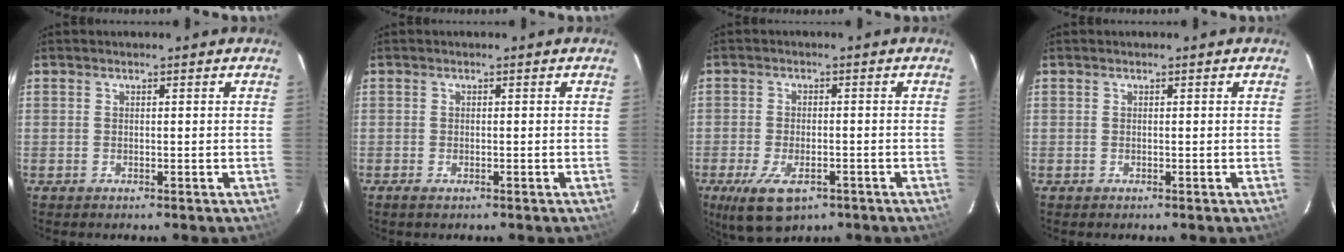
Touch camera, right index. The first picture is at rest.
{"total": 1.5, "force": [-1.1, 0.5, 1.0], "torque": [-0.017, -0.005, -0.018]}
{"total": 9.8, "force": [-5.4, 4.6, 6.8], "torque": [-0.149, -0.025, -0.088]}
{"total": 0.0}